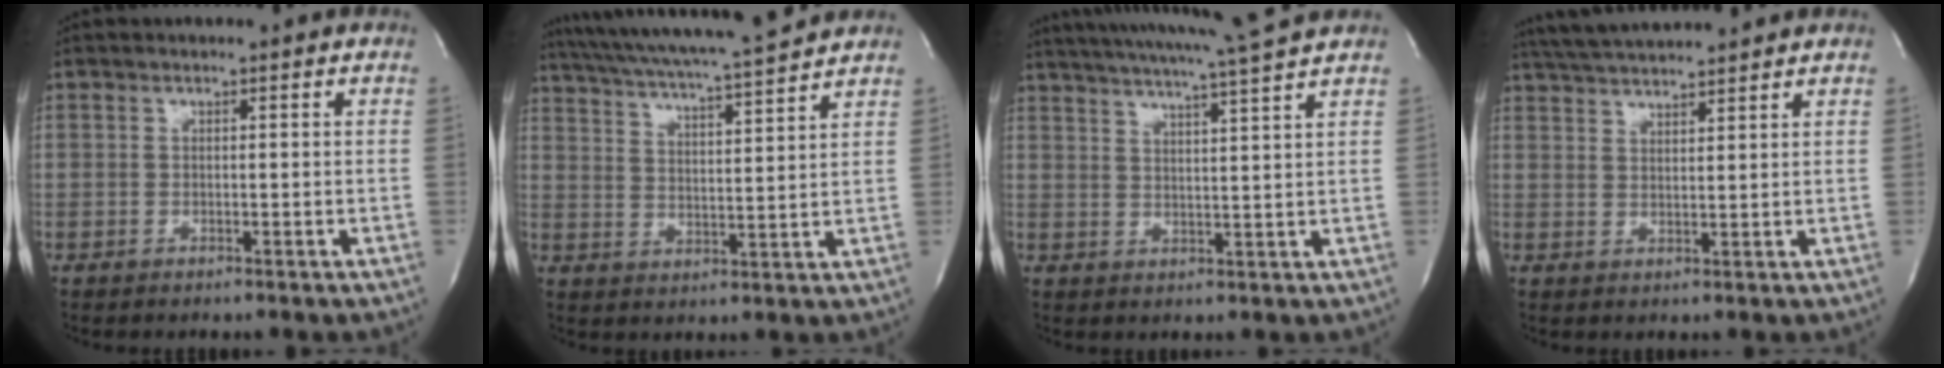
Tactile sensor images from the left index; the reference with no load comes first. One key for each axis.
{"total": 17.0, "fx": 15.3, "fy": 0.0, "fz": 7.4, "tx": -0.140, "ty": 0.009, "tz": 0.232}
{"total": 14.7, "fx": 13.0, "fy": -1.8, "fz": 6.6, "tx": -0.121, "ty": -0.015, "tz": 0.179}
{"total": 12.7, "fx": 11.8, "fy": 0.9, "fz": 4.8, "tx": -0.095, "ty": 0.025, "tz": 0.188}